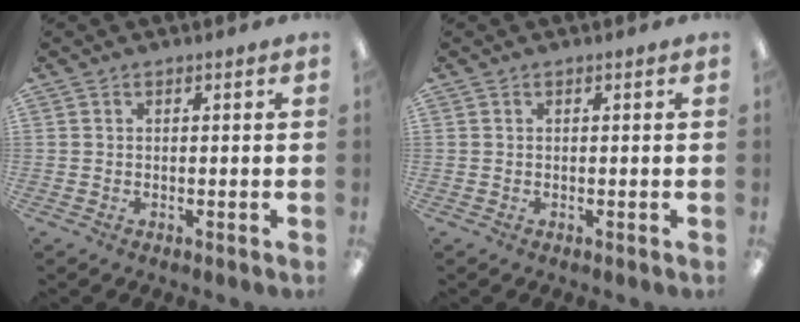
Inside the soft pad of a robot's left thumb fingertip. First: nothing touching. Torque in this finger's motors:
{"motor_torque": [0.00, 0.00, -0.09, 0.02, 0.00]}